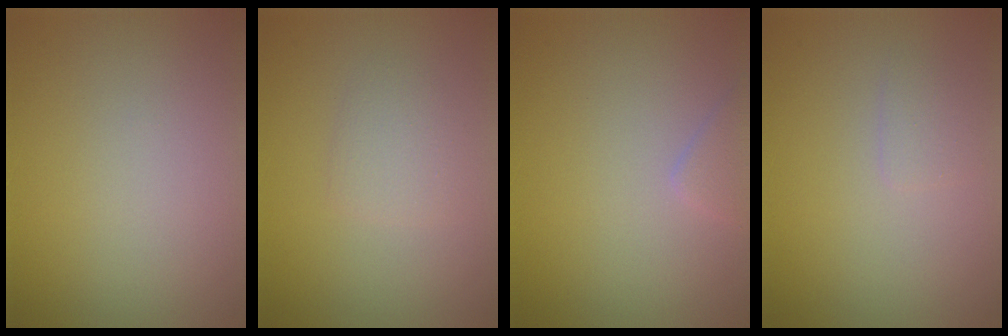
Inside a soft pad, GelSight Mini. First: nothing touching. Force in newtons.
{"total": 1.6, "press": 1.6, "slide": 0.1}
{"total": 1.3, "press": 1.2, "slide": 0.1}
{"total": 1.0, "press": 1.0, "slide": 0.1}